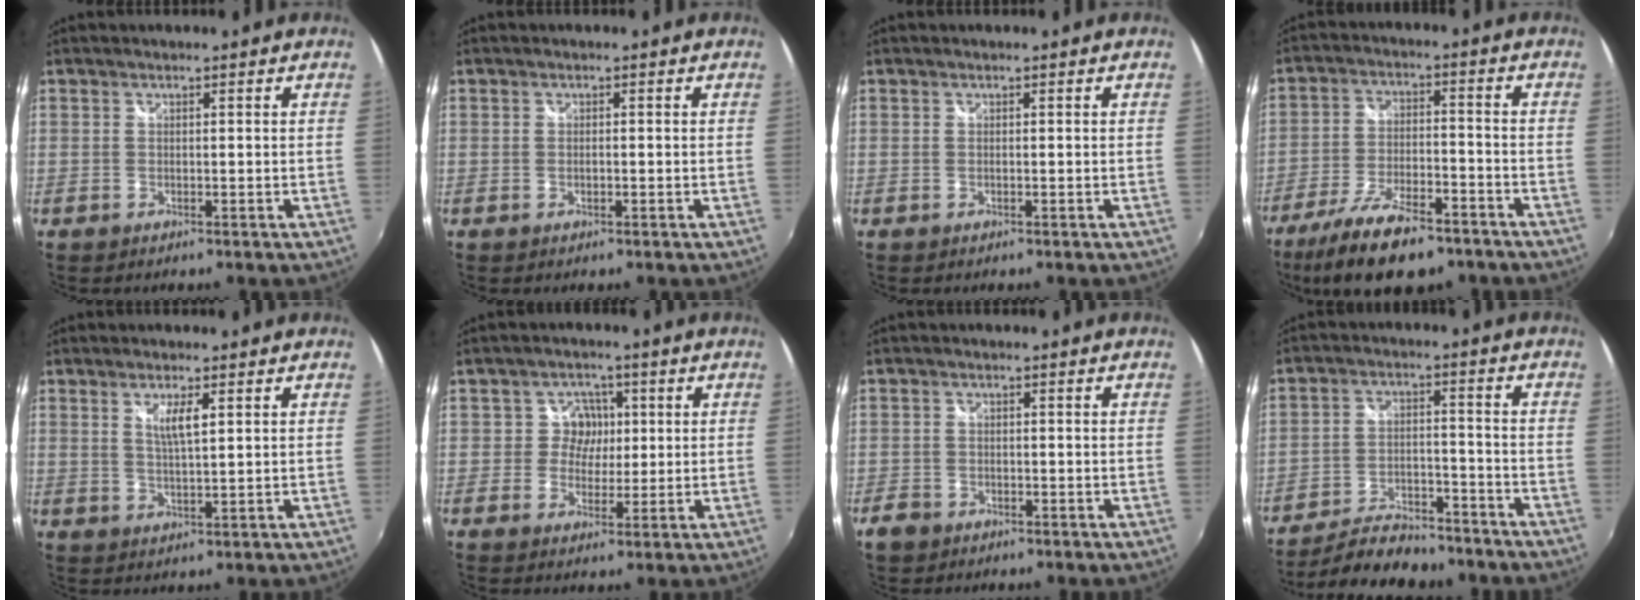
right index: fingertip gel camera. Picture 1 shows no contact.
{"total": 0.6, "force": [-0.1, 0.3, 0.5], "torque": [-0.010, 0.002, -0.001]}
{"total": 0.0}
{"total": 16.5, "force": [-12.2, 5.6, 9.5], "torque": [-0.198, -0.031, -0.200]}
{"total": 3.8, "force": [1.5, 0.6, 3.4], "torque": [-0.064, -0.004, 0.027]}
{"total": 4.5, "force": [0.3, 4.4, 0.7], "torque": [-0.002, 0.006, -0.002]}
{"total": 3.2, "force": [-2.0, 2.3, 0.8], "torque": [-0.024, 0.001, -0.036]}
{"total": 14.5, "force": [-12.5, 4.8, 5.6], "torque": [-0.125, -0.004, -0.184]}